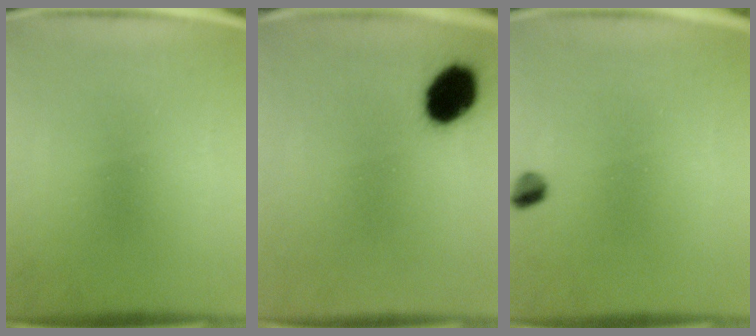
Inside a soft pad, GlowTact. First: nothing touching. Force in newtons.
{"total": 10.1}
{"total": 2.3}